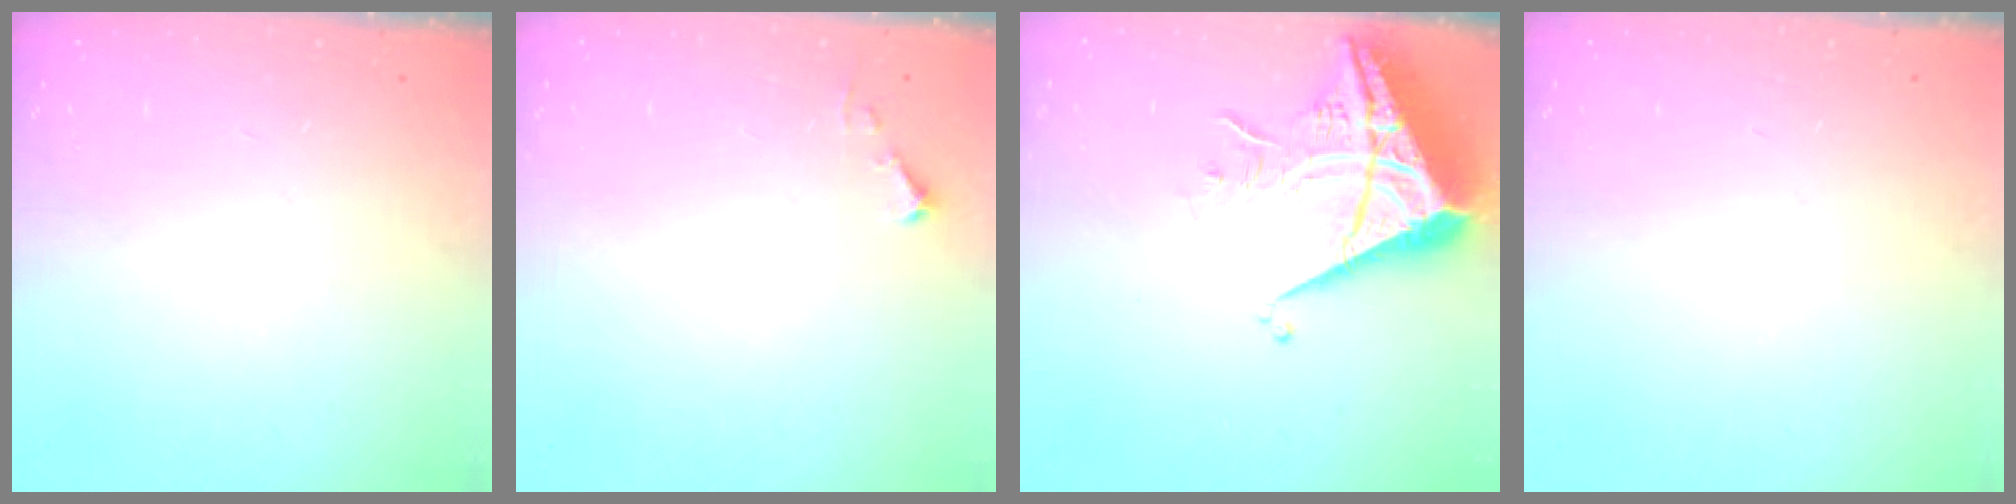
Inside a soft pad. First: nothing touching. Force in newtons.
{"total": 3.7, "press": 3.6, "slide": 0.5}
{"total": 7.0, "press": 7.0, "slide": 0.8}
{"total": 0.0}